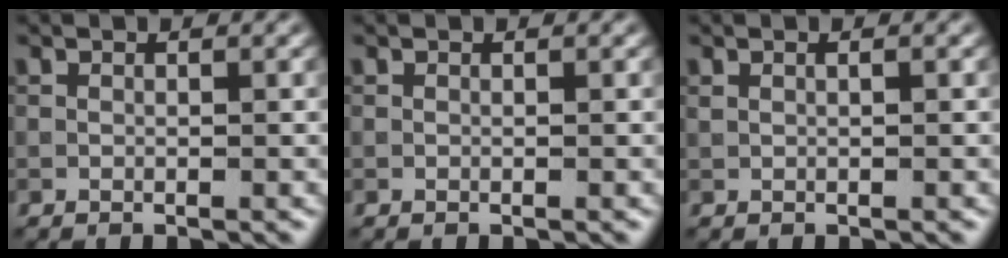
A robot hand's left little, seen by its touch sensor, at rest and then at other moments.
{"total": 0.0}
{"total": 0.9, "force": [0.4, 0.4, 0.7], "torque": [-0.015, 0.002, 0.011]}